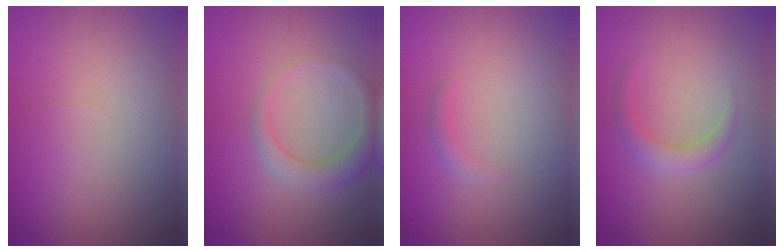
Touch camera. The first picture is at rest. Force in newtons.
{"total": 2.9, "press": 2.9, "slide": 0.2}
{"total": 0.9, "press": 0.9, "slide": 0.0}
{"total": 1.9, "press": 1.9, "slide": 0.1}